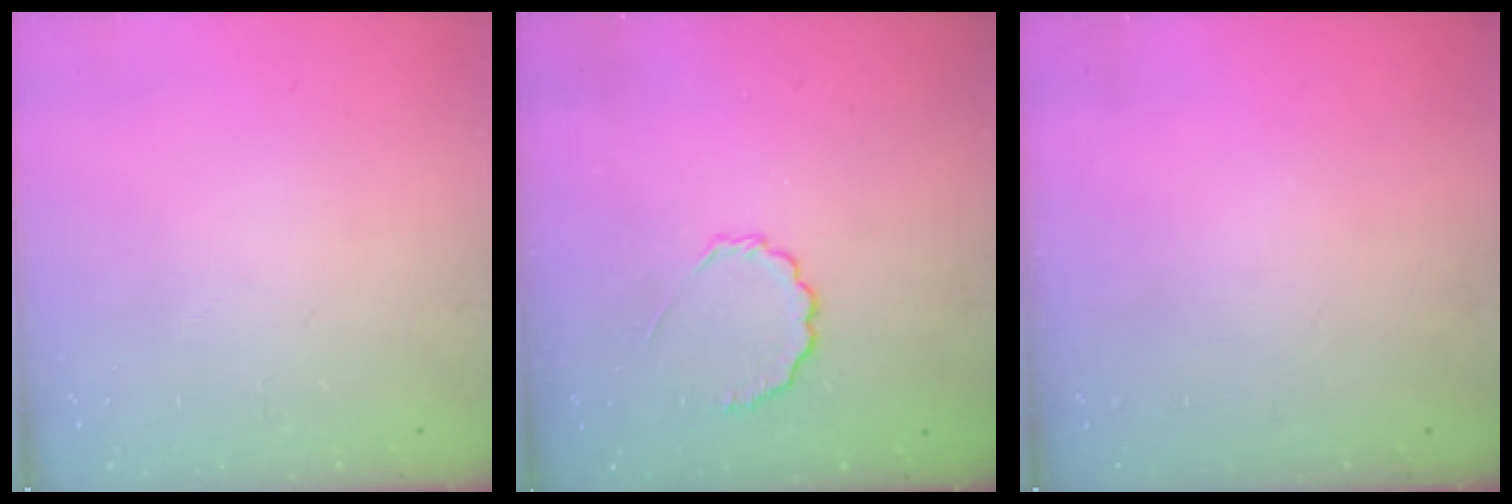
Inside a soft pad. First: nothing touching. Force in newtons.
{"total": 5.7, "press": 5.4, "slide": 1.7}
{"total": 0.0}